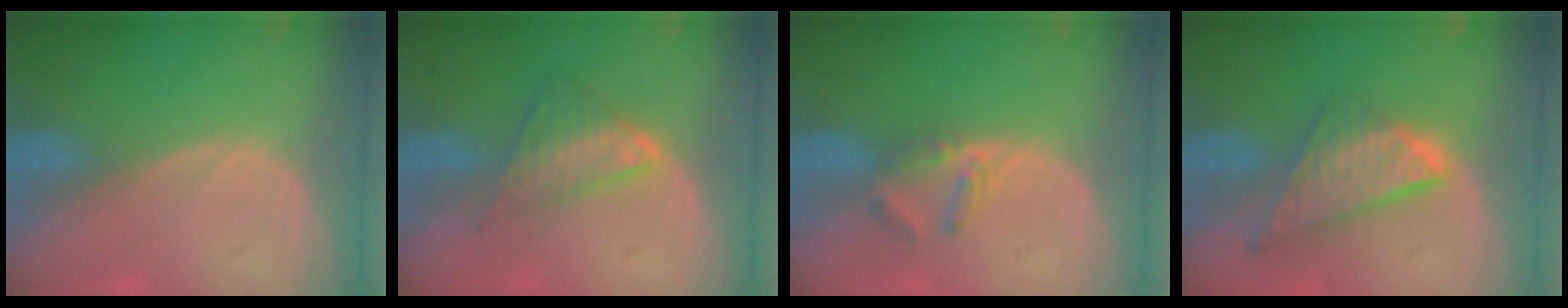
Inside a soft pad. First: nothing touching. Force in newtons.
{"total": 6.1, "press": 5.4, "slide": 2.7}
{"total": 3.5, "press": 3.4, "slide": 1.1}
{"total": 8.7, "press": 7.4, "slide": 4.5}